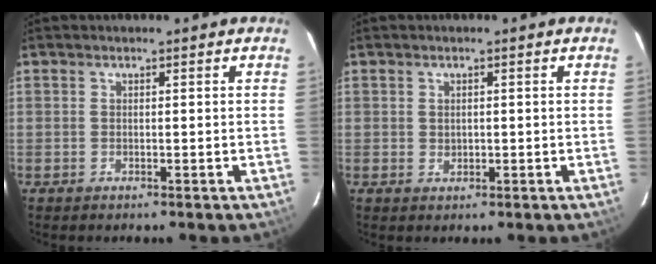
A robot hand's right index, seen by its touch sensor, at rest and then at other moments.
{"total": 1.1, "force": [0.3, 1.0, 0.4], "torque": [-0.006, 0.003, 0.007]}